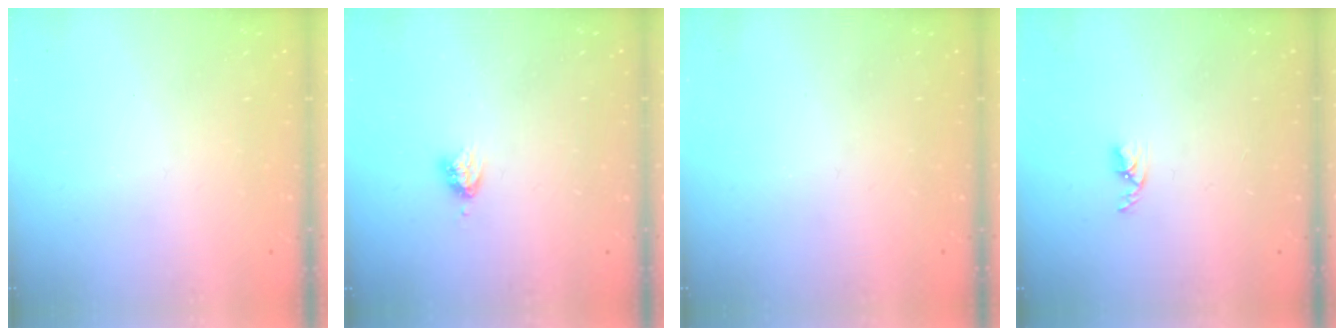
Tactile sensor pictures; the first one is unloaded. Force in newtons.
{"total": 3.6, "press": 3.5, "slide": 0.5}
{"total": 0.0}
{"total": 2.7, "press": 2.7, "slide": 0.5}